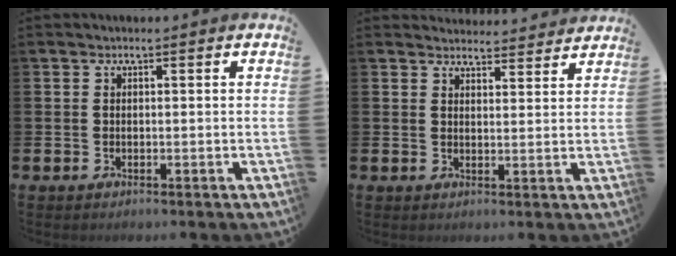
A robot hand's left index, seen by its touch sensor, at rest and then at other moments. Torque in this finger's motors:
{"motor_torque": [0.87, -1.27, 0.06, -0.02]}